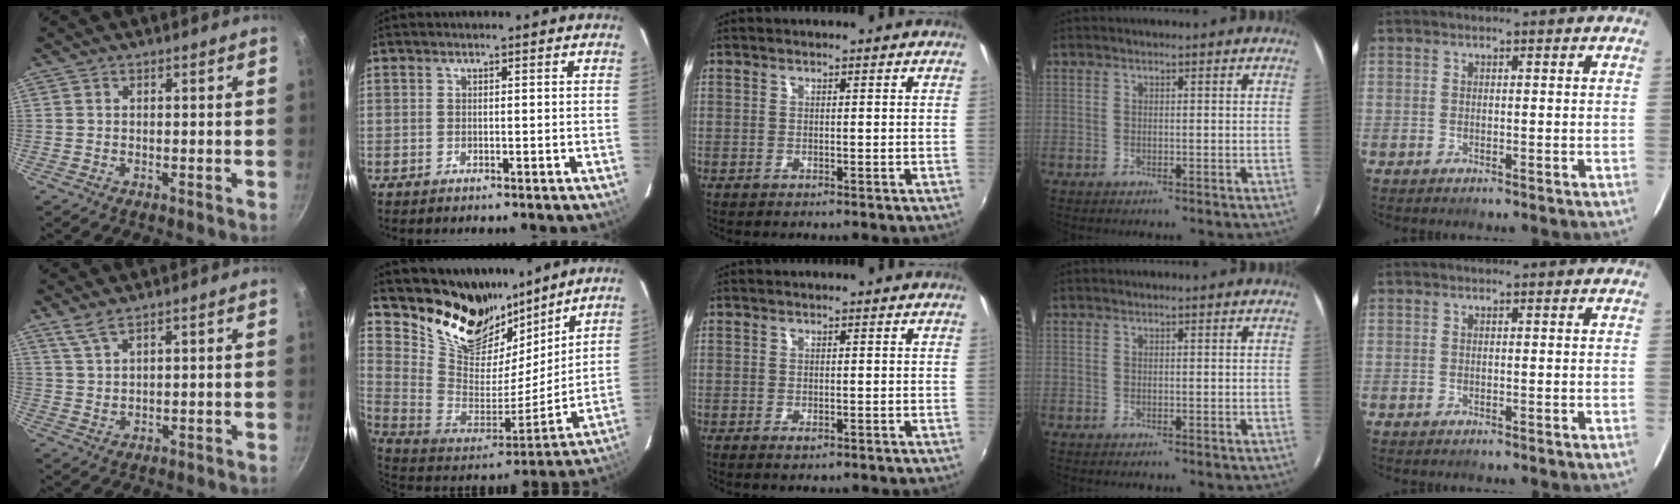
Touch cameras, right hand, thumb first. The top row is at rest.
{"thumb": {"total": 3.6, "force": [2.7, 0.9, 2.2], "torque": [-0.042, -0.015, 0.060]}, "index": {"total": 20.6, "force": [16.0, 10.1, 8.0], "torque": [-0.193, -0.012, 0.294]}, "middle": {"total": 0.9, "force": [-0.4, 0.5, 0.6], "torque": [-0.010, -0.003, -0.005]}}